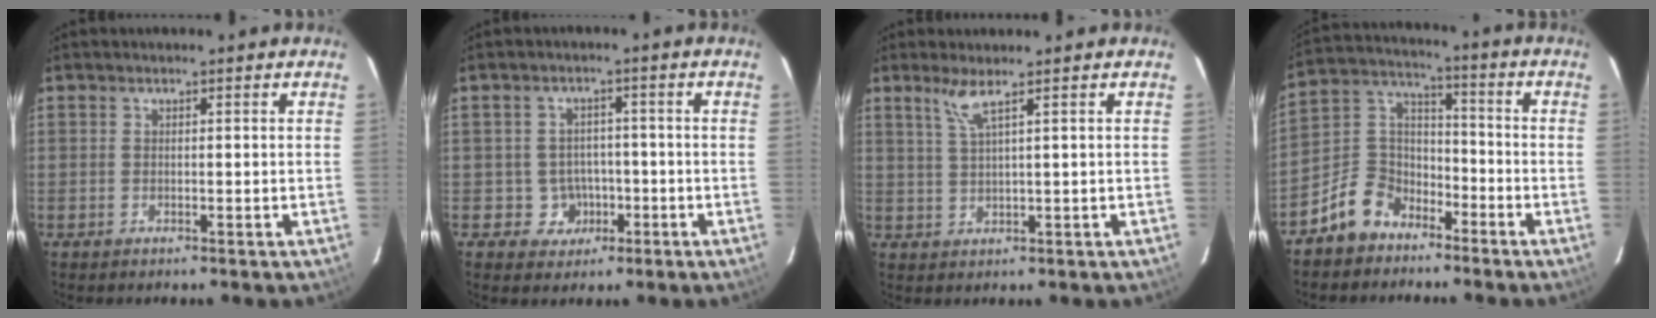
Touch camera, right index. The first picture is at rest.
{"total": 4.9, "force": [-1.7, 4.6, 0.4], "torque": [-0.019, 0.018, -0.017]}
{"total": 3.1, "force": [2.0, -0.6, 2.3], "torque": [-0.051, -0.006, 0.044]}
{"total": 9.9, "force": [-6.9, 6.4, 3.1], "torque": [-0.074, 0.043, -0.128]}